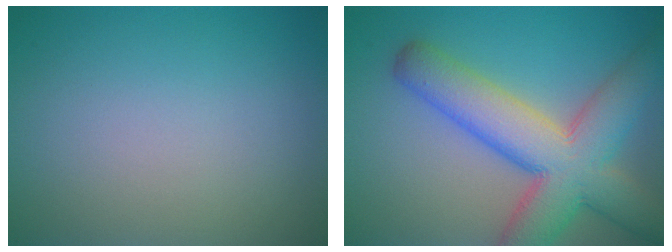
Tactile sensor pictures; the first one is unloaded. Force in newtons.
{"total": 9.9, "press": 9.9, "slide": 0.4}